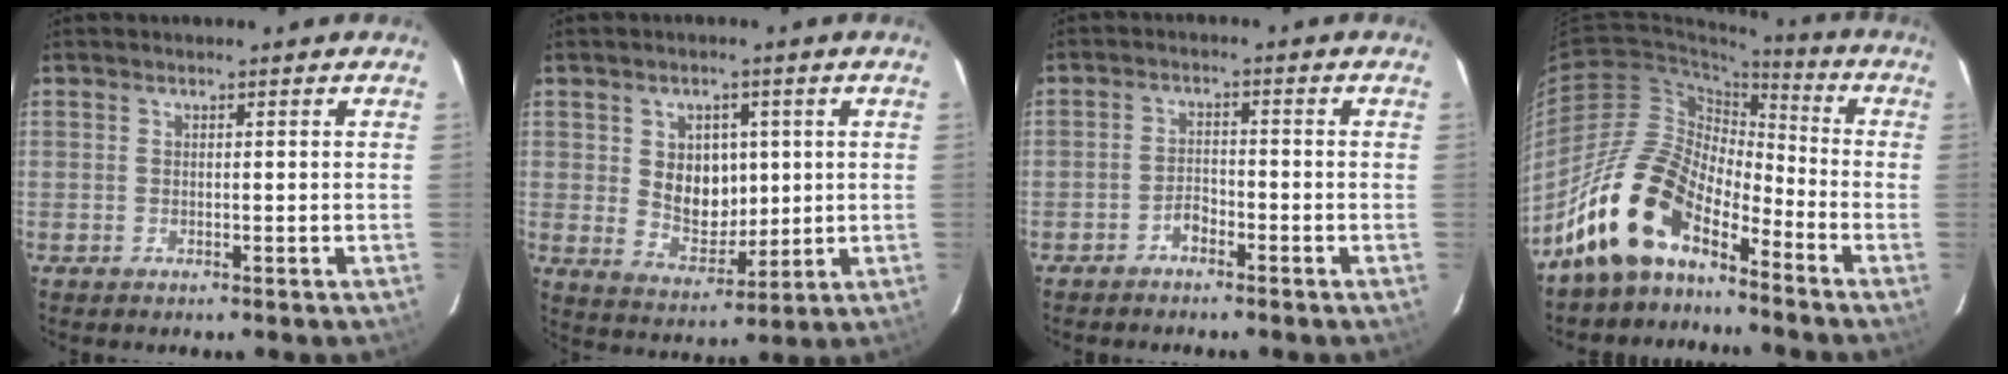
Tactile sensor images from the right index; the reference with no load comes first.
{"total": 8.5, "force": [1.4, 6.6, 5.2], "torque": [-0.091, 0.001, 0.041]}
{"total": 2.6, "force": [-2.2, 1.1, 0.9], "torque": [-0.025, 0.008, -0.036]}
{"total": 14.4, "force": [-10.7, 6.0, 7.7], "torque": [-0.138, 0.018, -0.214]}